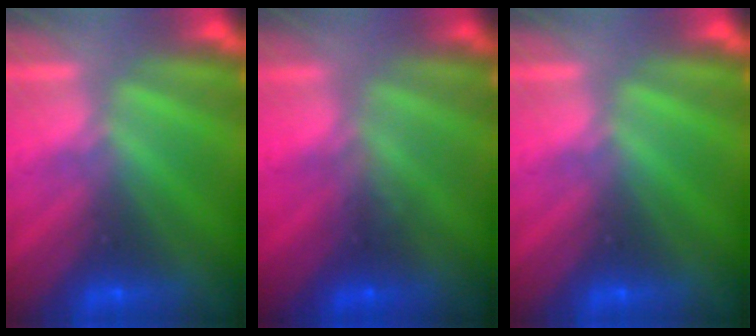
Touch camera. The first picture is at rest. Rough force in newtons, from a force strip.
{"total": 1.3}
{"total": 0.0}